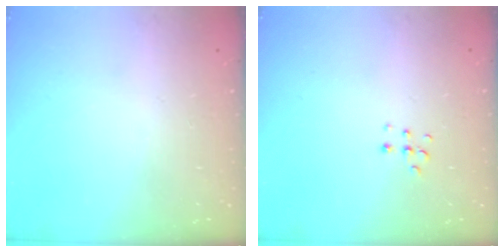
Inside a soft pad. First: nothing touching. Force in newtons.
{"total": 4.4, "press": 4.4, "slide": 0.3}